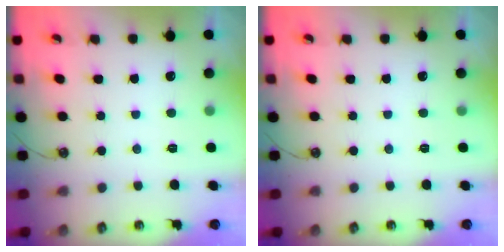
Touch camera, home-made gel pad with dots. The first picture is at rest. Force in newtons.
{"total": 0.0}